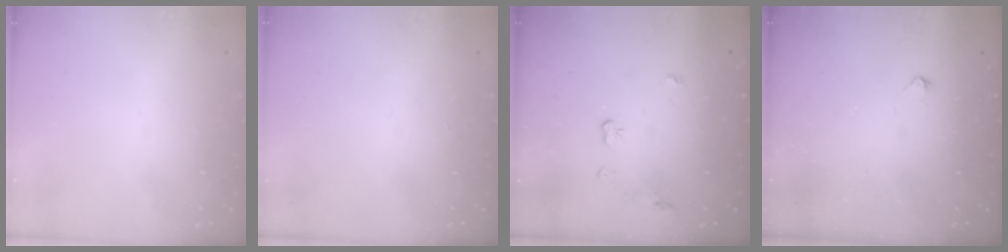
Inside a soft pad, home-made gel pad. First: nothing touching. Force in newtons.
{"total": 0.0}
{"total": 4.1, "press": 4.1, "slide": 0.6}
{"total": 3.0, "press": 3.0, "slide": 0.5}